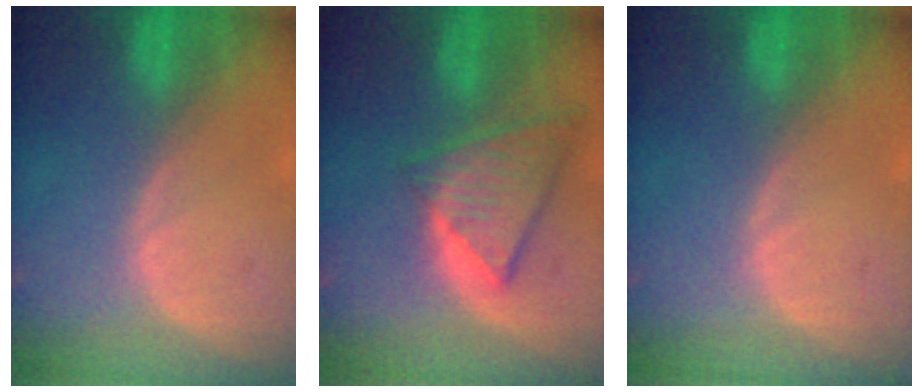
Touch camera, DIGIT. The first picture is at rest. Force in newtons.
{"total": 9.0, "press": 7.8, "slide": 4.4}
{"total": 0.0}